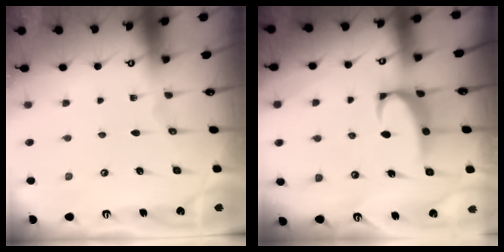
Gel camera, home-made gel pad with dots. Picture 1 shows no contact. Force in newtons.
{"total": 2.5, "press": 2.4, "slide": 0.8}